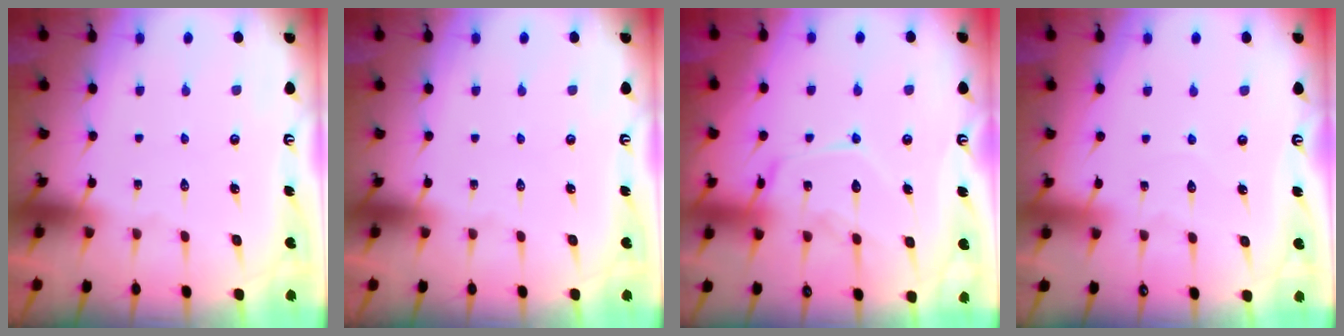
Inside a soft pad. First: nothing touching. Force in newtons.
{"total": 0.0}
{"total": 13.8, "press": 13.8, "slide": 1.3}
{"total": 2.9, "press": 2.9, "slide": 0.3}